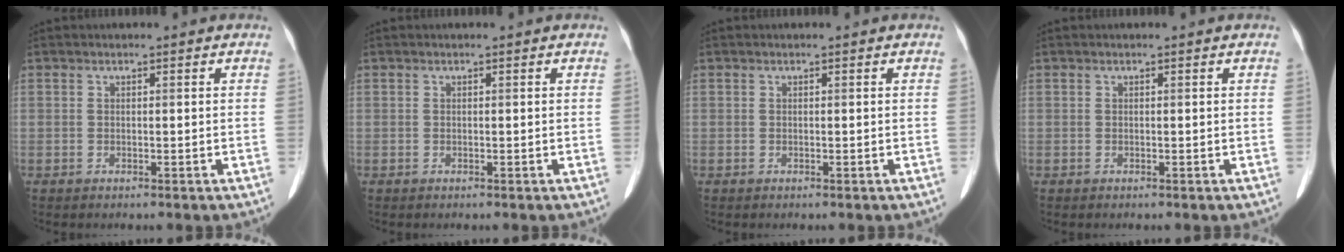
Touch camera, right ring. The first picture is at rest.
{"total": 0.0}
{"total": 0.0}
{"total": 0.0}